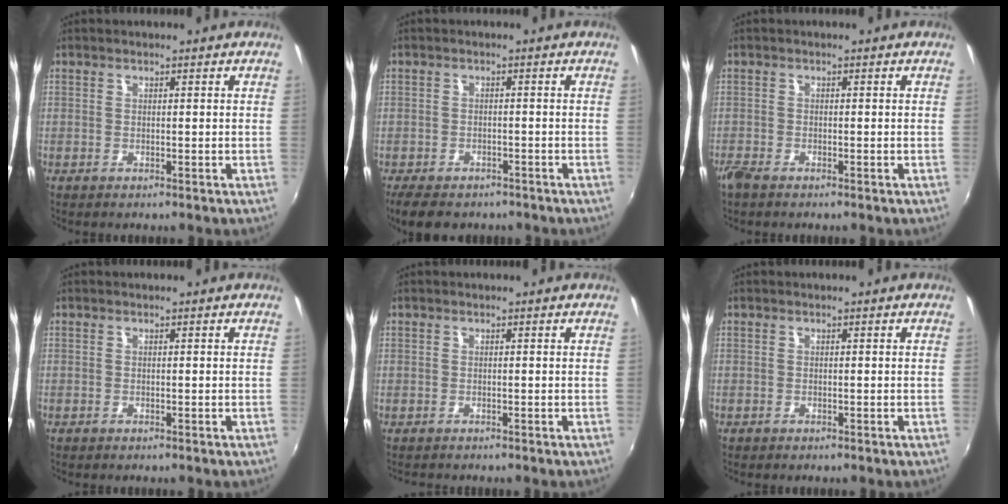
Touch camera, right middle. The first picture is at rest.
{"total": 6.5, "force": [-4.6, 3.8, 2.5], "torque": [-0.054, 0.003, -0.069]}
{"total": 2.2, "force": [-1.9, 0.5, 1.1], "torque": [-0.027, -0.008, -0.039]}
{"total": 0.0}
{"total": 1.1, "force": [-0.8, 0.9, -0.1], "torque": [-0.003, 0.004, -0.011]}
{"total": 0.0}